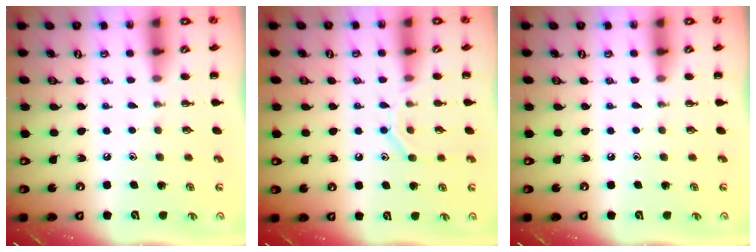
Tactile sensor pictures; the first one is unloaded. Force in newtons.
{"total": 9.3, "press": 9.2, "slide": 1.6}
{"total": 0.0}